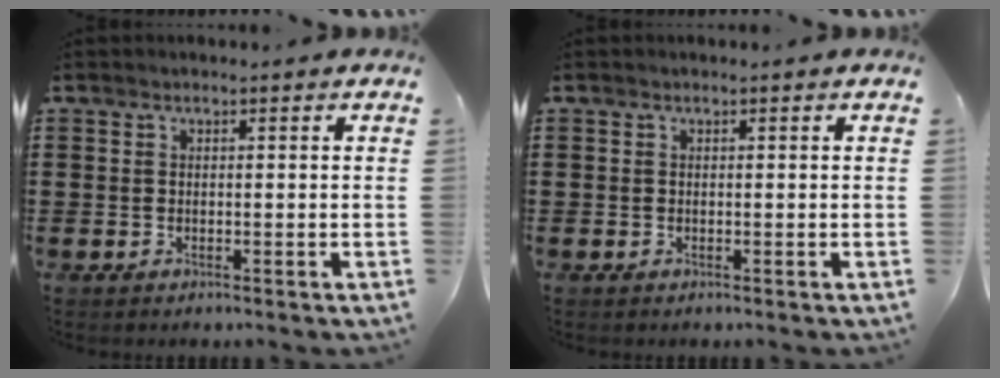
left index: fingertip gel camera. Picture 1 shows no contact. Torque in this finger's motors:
{"motor_torque": [-0.05, -0.04, -0.04, -0.03]}